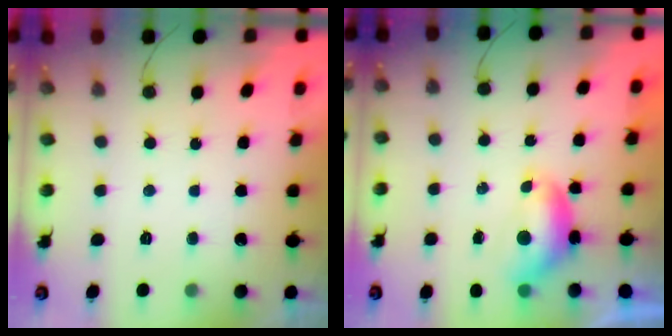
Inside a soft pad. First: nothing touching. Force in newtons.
{"total": 7.4, "press": 7.3, "slide": 0.9}